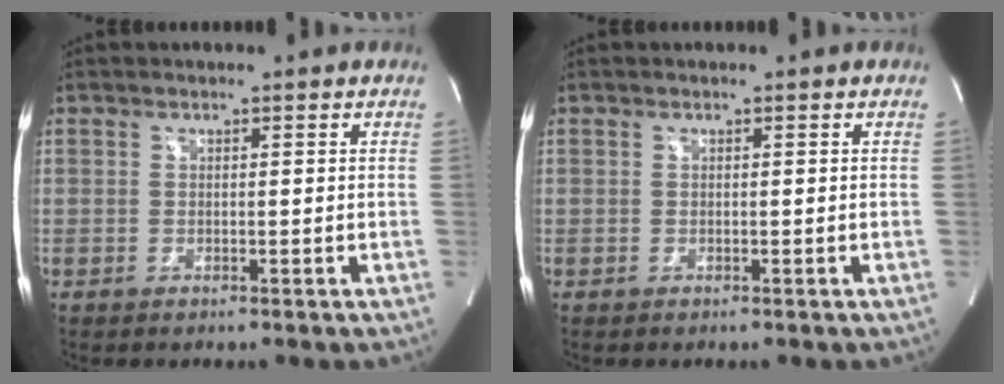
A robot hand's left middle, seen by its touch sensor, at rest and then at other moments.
{"total": 0.0}